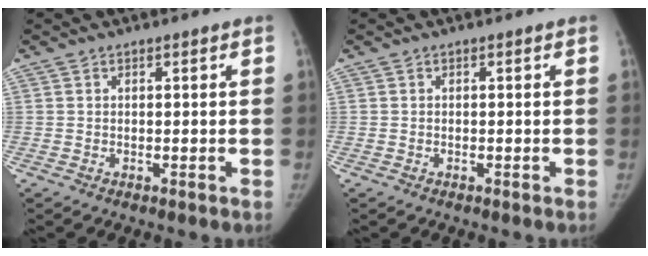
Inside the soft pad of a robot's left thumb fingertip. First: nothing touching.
{"total": 0.0}